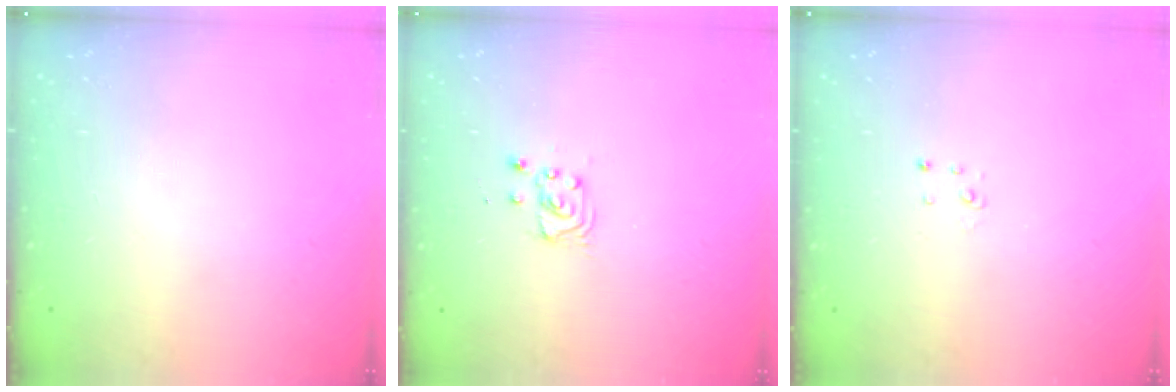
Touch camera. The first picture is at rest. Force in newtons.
{"total": 2.9, "press": 2.9, "slide": 0.4}
{"total": 2.0, "press": 2.0, "slide": 0.2}